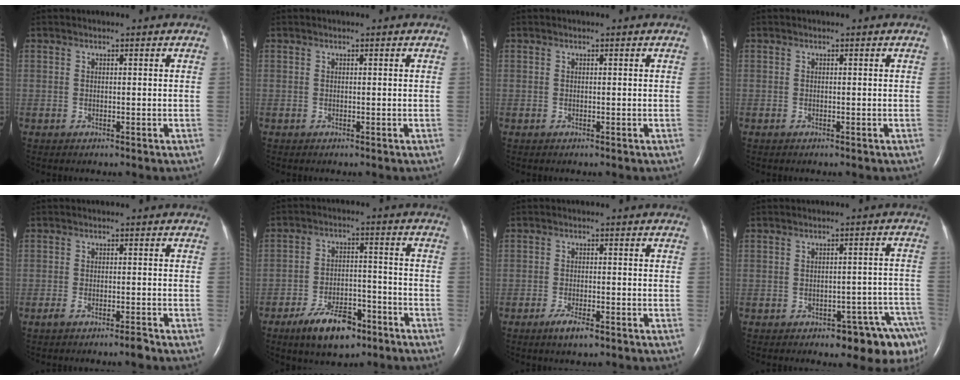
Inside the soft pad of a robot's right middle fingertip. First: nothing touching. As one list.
[{"total": 0.0}, {"total": 0.0}, {"total": 0.0}, {"total": 2.2, "force": [-1.8, 0.1, 1.3], "torque": [-0.029, -0.003, -0.032]}, {"total": 9.2, "force": [-6.0, 4.0, 5.8], "torque": [-0.105, -0.002, -0.096]}, {"total": 3.1, "force": [-2.0, 0.6, 2.3], "torque": [-0.047, -0.004, -0.035]}, {"total": 9.9, "force": [-7.5, 2.9, 5.7], "torque": [-0.027, 0.024, -0.089]}]